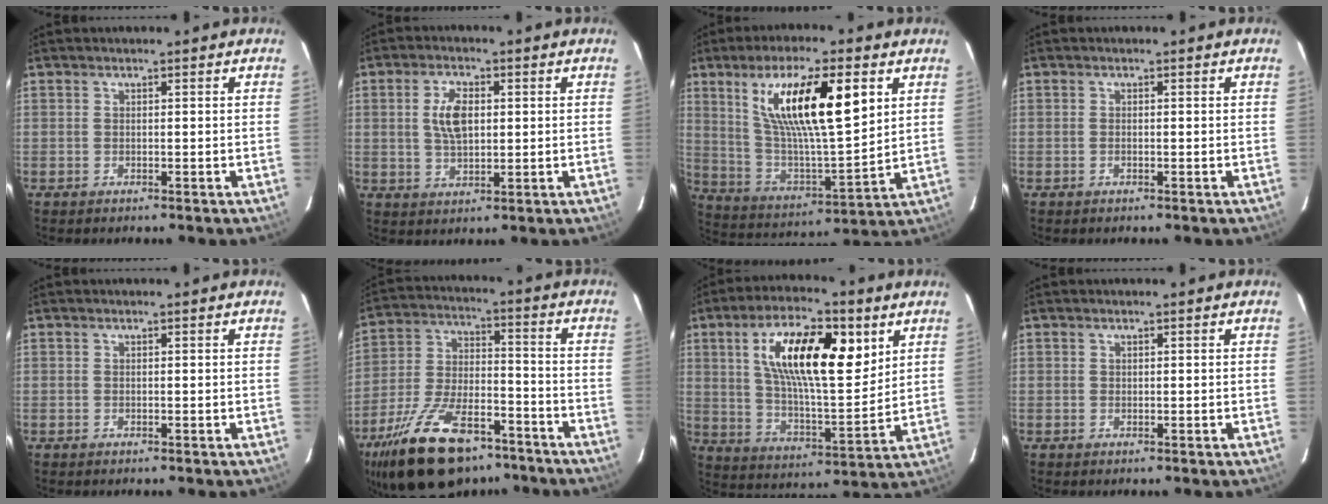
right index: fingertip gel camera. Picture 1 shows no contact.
{"total": 6.5, "force": [1.1, 3.4, 5.4], "torque": [-0.101, 0.006, 0.024]}
{"total": 19.7, "force": [7.9, 5.0, 17.4], "torque": [-0.302, 0.000, 0.148]}
{"total": 1.0, "force": [-0.5, 0.5, 0.7], "torque": [-0.014, 0.002, -0.009]}
{"total": 0.0}
{"total": 22.9, "force": [-15.8, 10.3, 13.0], "torque": [-0.260, -0.011, -0.254]}
{"total": 19.3, "force": [7.4, 7.0, 16.4], "torque": [-0.283, 0.011, 0.128]}
{"total": 0.0}